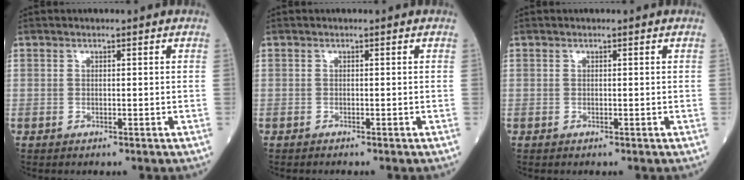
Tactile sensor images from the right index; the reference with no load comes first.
{"total": 0.6, "force": [-0.6, 0.0, 0.2], "torque": [0.001, 0.000, -0.010]}
{"total": 0.0}